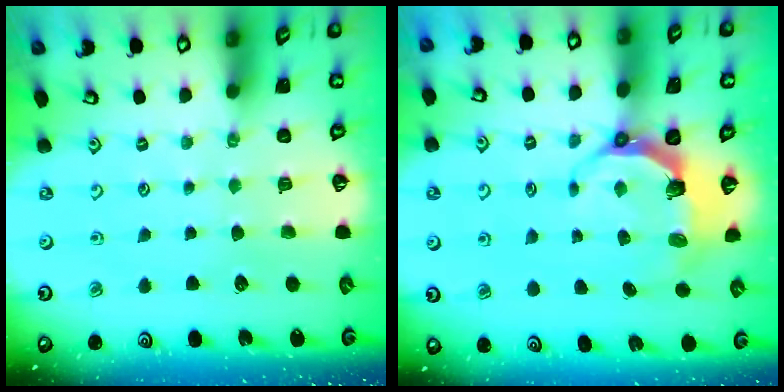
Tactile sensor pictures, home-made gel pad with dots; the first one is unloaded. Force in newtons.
{"total": 6.3, "press": 4.8, "slide": 4.1}